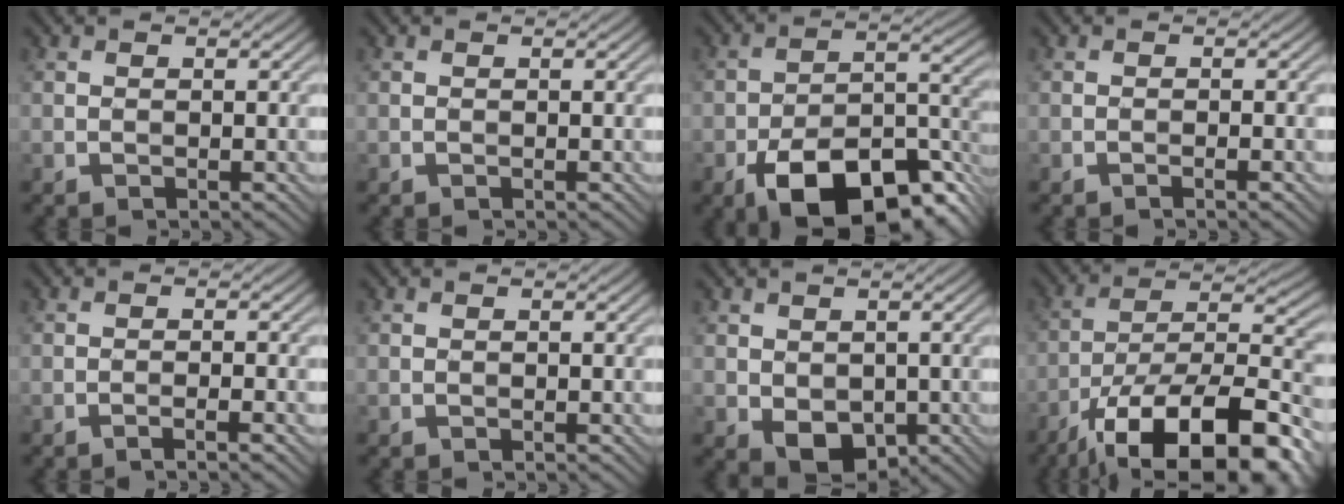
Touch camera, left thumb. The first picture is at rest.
{"total": 0.0}
{"total": 15.9, "force": [-9.5, 6.9, 10.8], "torque": [-0.177, -0.014, -0.159]}
{"total": 1.1, "force": [-0.6, -0.1, 0.9], "torque": [-0.016, 0.004, -0.016]}
{"total": 2.1, "force": [-1.1, 0.1, 1.7], "torque": [-0.024, 0.010, -0.028]}
{"total": 0.0}
{"total": 4.3, "force": [-0.6, 3.1, 2.9], "torque": [-0.064, -0.013, -0.005]}
{"total": 19.1, "force": [-11.5, 7.1, 13.5], "torque": [-0.221, -0.012, -0.190]}